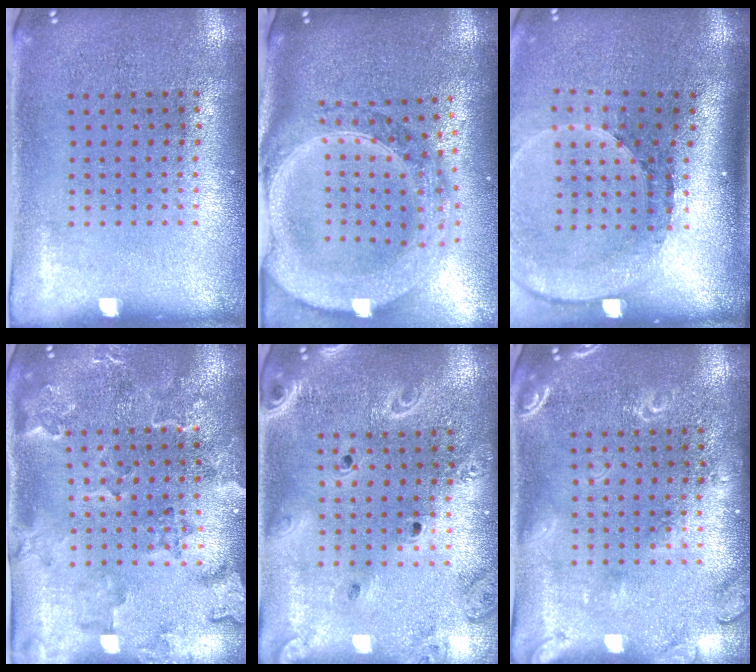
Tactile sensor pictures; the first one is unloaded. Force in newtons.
{"total": 3.4, "press": 2.8, "slide": 2.0}
{"total": 2.7, "press": 1.8, "slide": 1.9}
{"total": 2.4, "press": 2.2, "slide": 1.1}
{"total": 2.0, "press": 1.9, "slide": 0.7}
{"total": 2.8, "press": 2.7, "slide": 0.4}